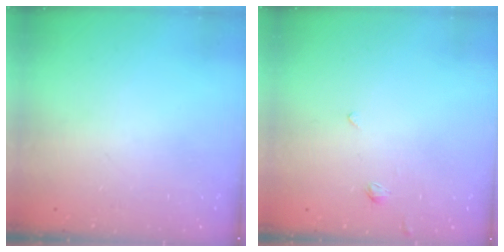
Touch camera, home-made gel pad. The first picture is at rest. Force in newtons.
{"total": 0.8, "press": 0.7, "slide": 0.4}